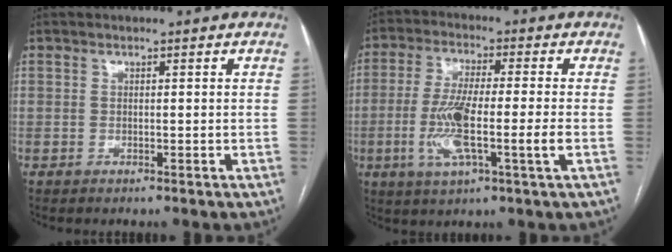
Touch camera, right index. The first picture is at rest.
{"total": 10.7, "force": [-2.3, 0.7, 10.4], "torque": [-0.207, -0.008, -0.046]}